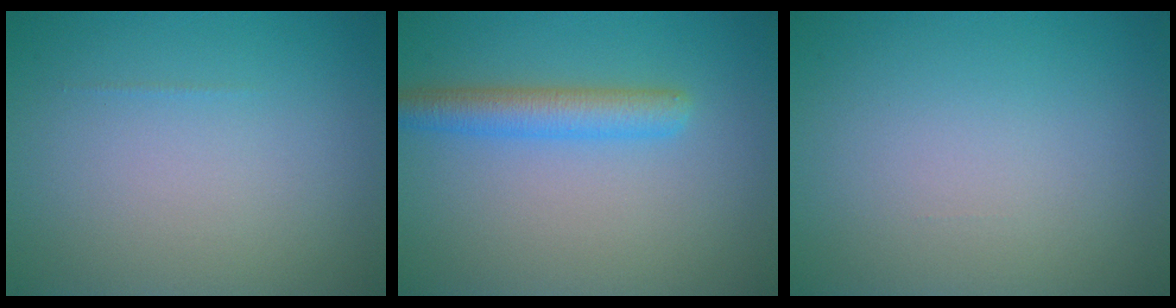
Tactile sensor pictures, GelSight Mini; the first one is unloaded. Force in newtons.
{"total": 3.5, "press": 3.5, "slide": 0.1}
{"total": 0.0}